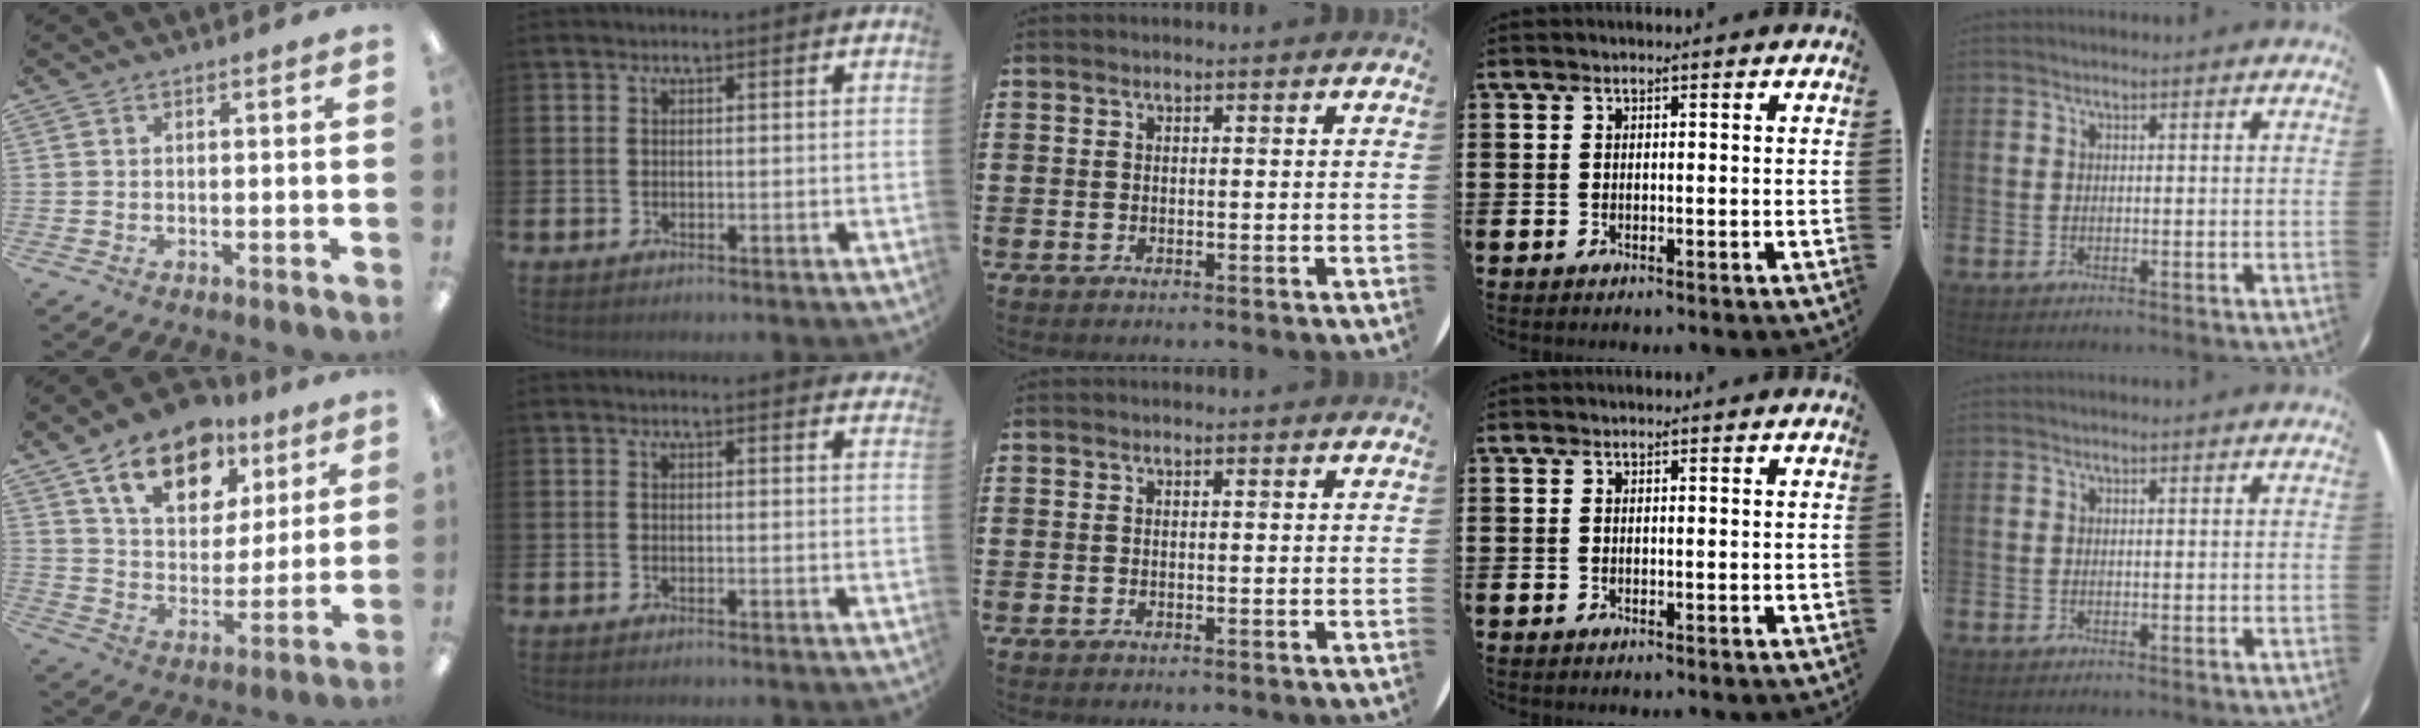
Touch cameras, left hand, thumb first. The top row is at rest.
{"thumb": {"total": 16.4, "force": [10.2, 9.9, 8.2], "torque": [-0.131, -0.044, 0.182]}, "index": {"total": 1.3, "force": [1.3, 0.0, 0.0], "torque": [0.010, -0.008, 0.022]}}